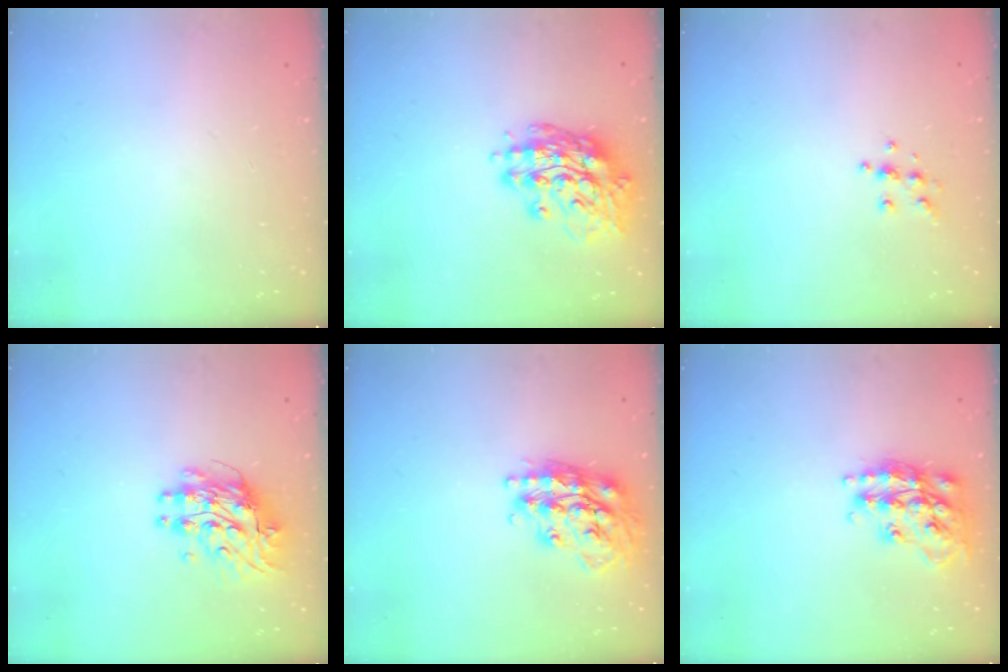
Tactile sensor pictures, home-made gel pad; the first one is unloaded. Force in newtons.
{"total": 15.6, "press": 15.3, "slide": 3.5}
{"total": 6.2, "press": 6.2, "slide": 0.6}
{"total": 9.8, "press": 9.7, "slide": 0.8}
{"total": 19.2, "press": 19.1, "slide": 1.6}
{"total": 18.2, "press": 18.1, "slide": 1.1}